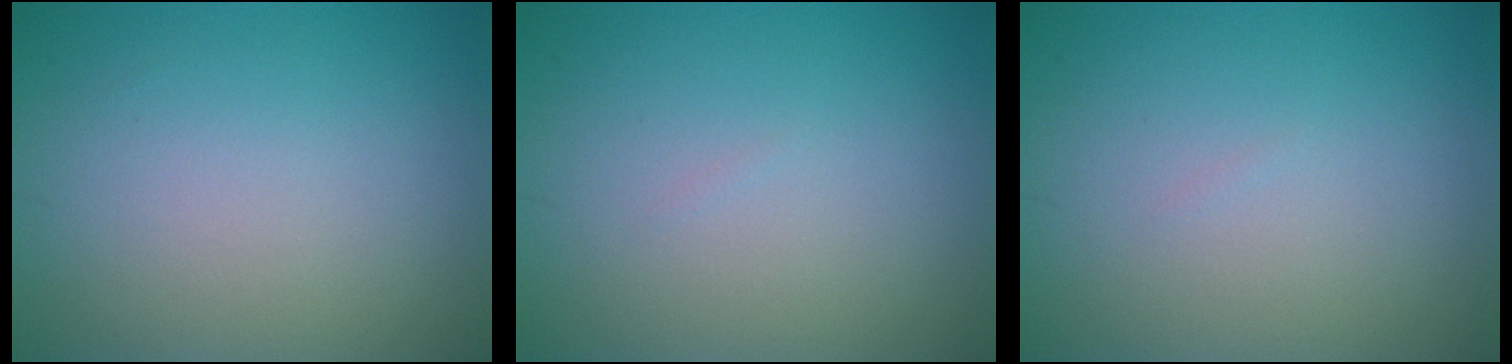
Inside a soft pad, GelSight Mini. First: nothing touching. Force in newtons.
{"total": 0.0}
{"total": 0.0}